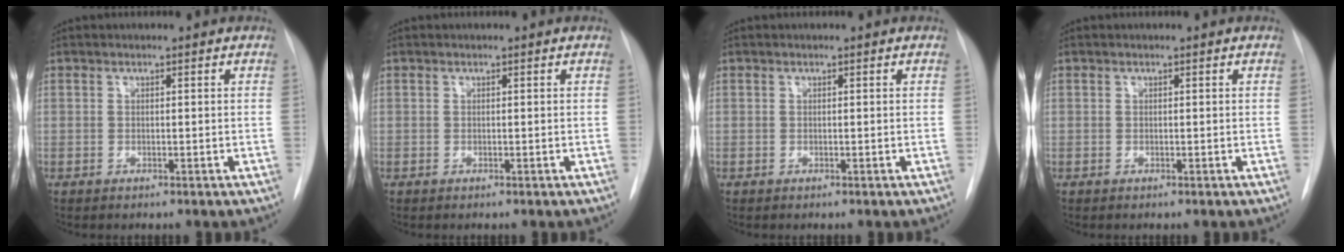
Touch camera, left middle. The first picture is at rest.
{"total": 0.0}
{"total": 0.0}
{"total": 0.0}